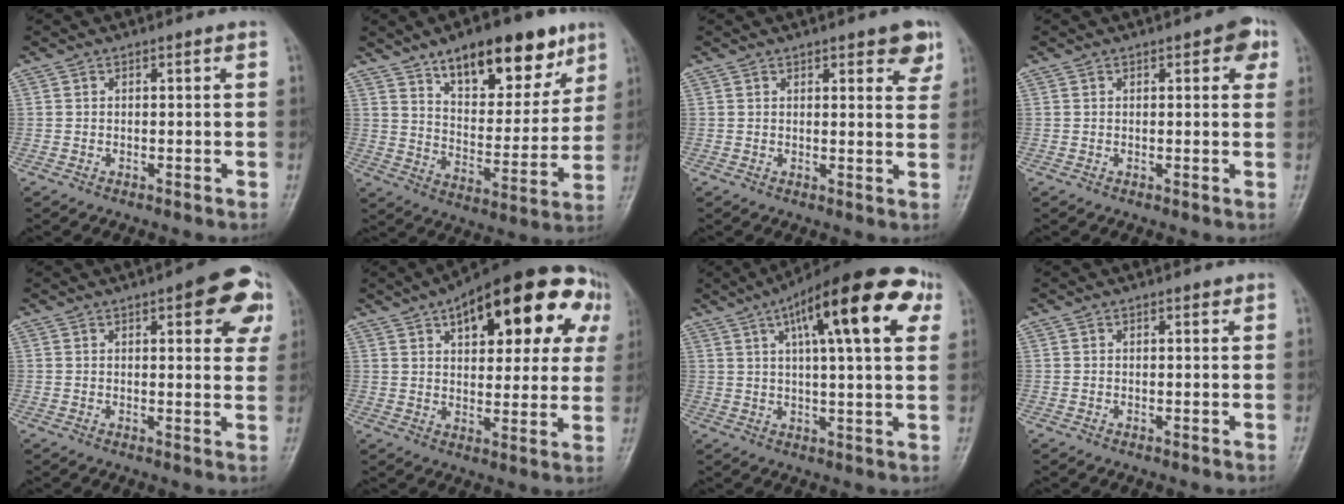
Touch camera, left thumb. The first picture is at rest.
{"total": 19.5, "force": [12.0, 8.7, 12.7], "torque": [-0.135, -0.055, 0.191]}
{"total": 6.0, "force": [3.4, 2.2, 4.4], "torque": [-0.032, -0.015, 0.038]}
{"total": 4.0, "force": [1.7, 1.8, 3.2], "torque": [-0.020, 0.000, 0.011]}
{"total": 11.2, "force": [5.0, 4.1, 9.1], "torque": [-0.068, -0.010, 0.051]}
{"total": 24.9, "force": [10.2, 11.6, 19.5], "torque": [-0.236, 0.016, 0.137]}
{"total": 20.8, "force": [8.4, 5.8, 18.0], "torque": [-0.250, 0.014, 0.118]}
{"total": 1.0, "force": [0.7, 0.4, 0.6], "torque": [-0.005, -0.002, 0.008]}